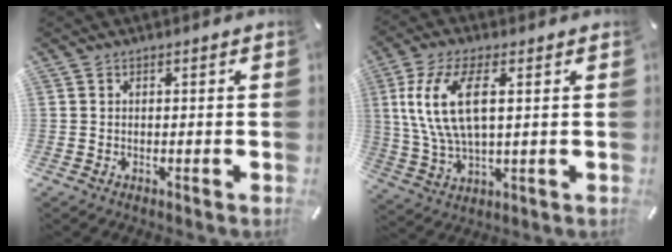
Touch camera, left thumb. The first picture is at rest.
{"total": 13.3, "force": [3.8, 5.7, 11.4], "torque": [-0.260, -0.005, 0.063]}